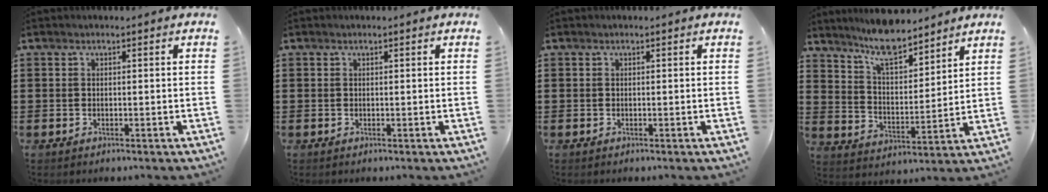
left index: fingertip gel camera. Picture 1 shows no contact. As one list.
[{"total": 0.0}, {"total": 0.0}, {"total": 8.4, "force": [7.5, 1.6, 3.5], "torque": [-0.085, -0.029, 0.138]}]